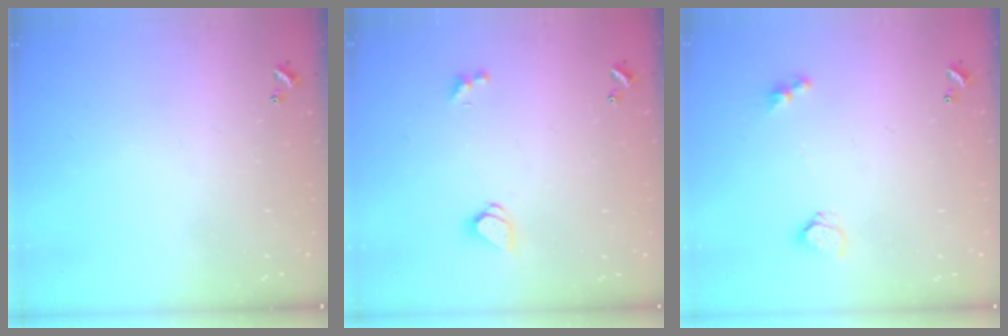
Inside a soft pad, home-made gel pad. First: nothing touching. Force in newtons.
{"total": 1.5, "press": 1.4, "slide": 0.5}
{"total": 3.8, "press": 3.7, "slide": 0.2}